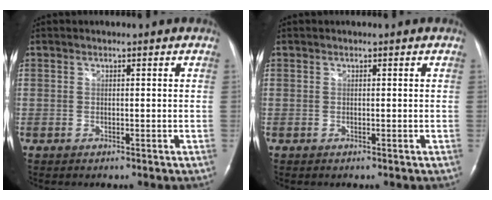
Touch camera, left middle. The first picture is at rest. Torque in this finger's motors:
{"motor_torque": [-0.05, -0.02, 0.09, 0.01]}